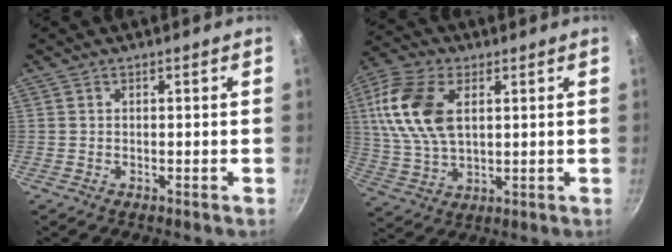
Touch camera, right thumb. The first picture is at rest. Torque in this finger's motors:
{"motor_torque": [1.65, 1.89, 1.95, 0.11, 0.53]}